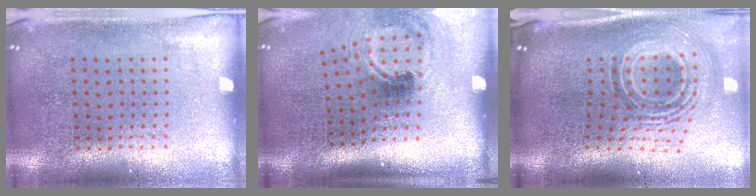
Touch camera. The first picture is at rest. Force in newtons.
{"total": 1.8, "press": 1.1, "slide": 1.4}
{"total": 2.3, "press": 1.5, "slide": 1.7}